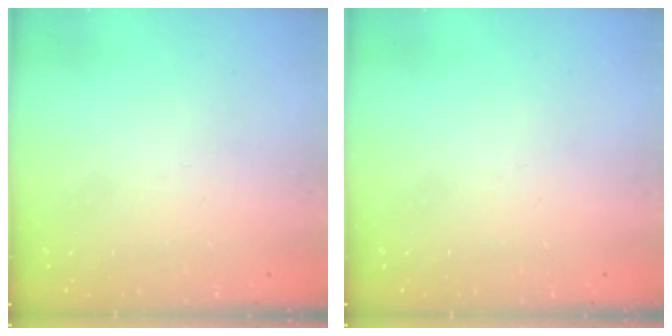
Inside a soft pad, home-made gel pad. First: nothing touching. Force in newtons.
{"total": 0.0}